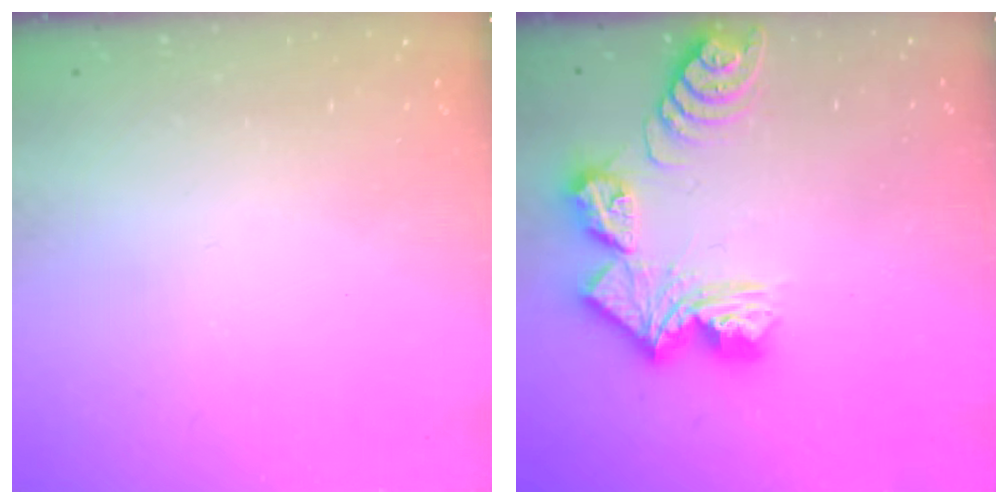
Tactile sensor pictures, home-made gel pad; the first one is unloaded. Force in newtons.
{"total": 14.4, "press": 14.3, "slide": 1.6}